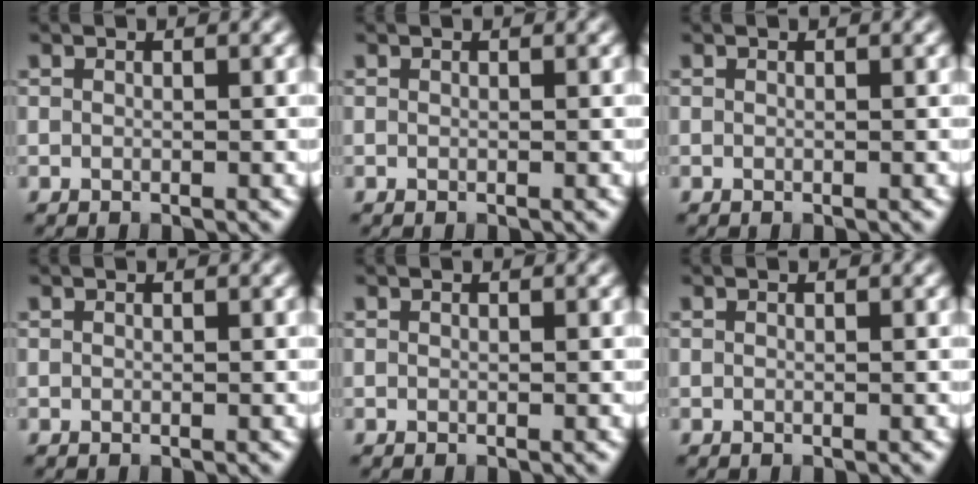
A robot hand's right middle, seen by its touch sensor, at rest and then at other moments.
{"total": 0.0}
{"total": 0.0}
{"total": 0.0}
{"total": 0.0}
{"total": 0.0}